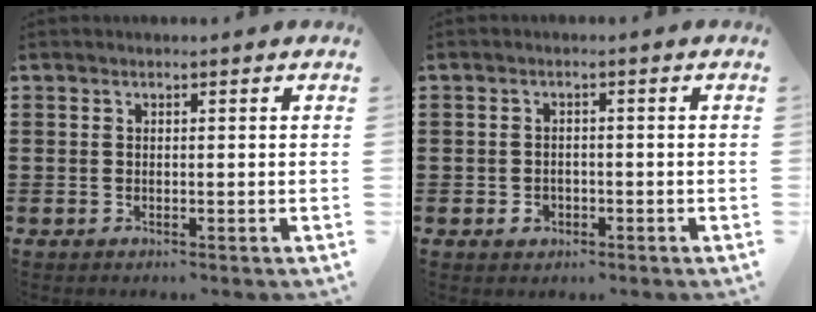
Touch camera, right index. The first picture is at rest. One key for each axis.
{"total": 1.7, "fx": -0.8, "fy": 1.2, "fz": 0.9, "tx": -0.020, "ty": 0.000, "tz": -0.017}